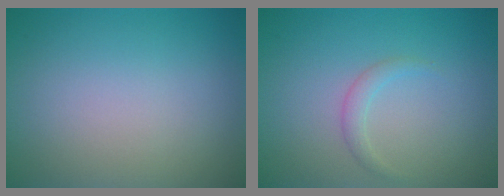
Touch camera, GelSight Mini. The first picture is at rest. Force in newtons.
{"total": 1.1, "press": 1.1, "slide": 0.1}